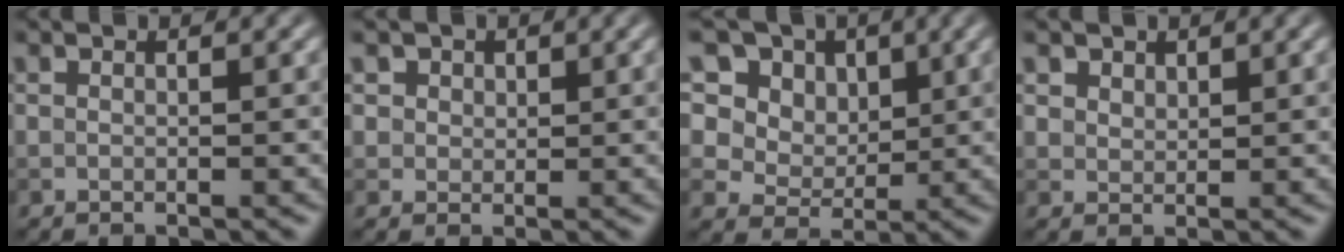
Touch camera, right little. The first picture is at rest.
{"total": 2.9, "force": [1.6, 2.1, 1.0], "torque": [-0.026, 0.003, 0.029]}
{"total": 17.9, "force": [9.5, 12.7, 8.3], "torque": [-0.213, 0.052, 0.167]}
{"total": 1.9, "force": [1.4, 1.2, 0.5], "torque": [-0.019, -0.009, 0.035]}